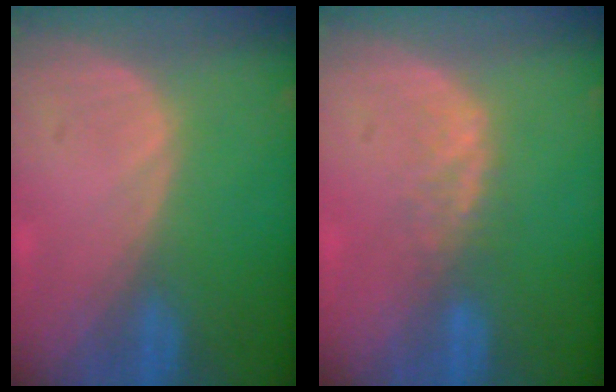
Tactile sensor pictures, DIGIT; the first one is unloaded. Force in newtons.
{"total": 2.3, "press": 2.3, "slide": 0.5}